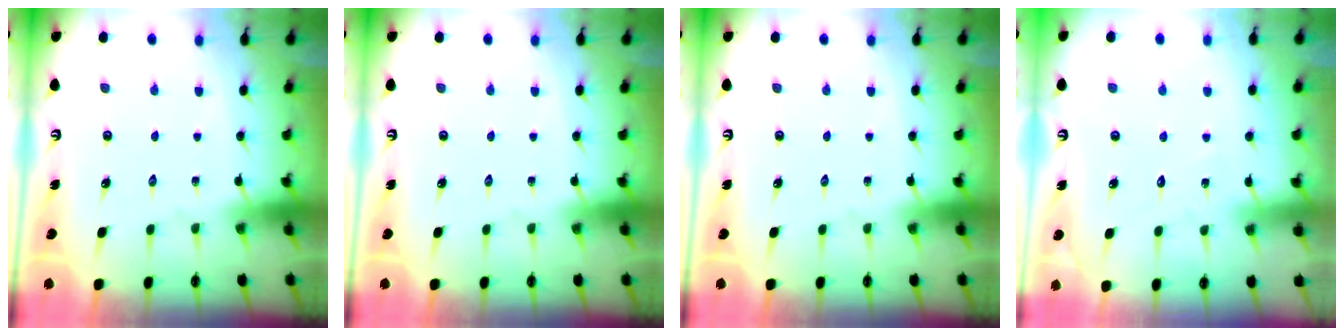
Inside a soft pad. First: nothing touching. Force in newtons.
{"total": 0.0}
{"total": 0.0}
{"total": 3.0, "press": 3.0, "slide": 0.3}